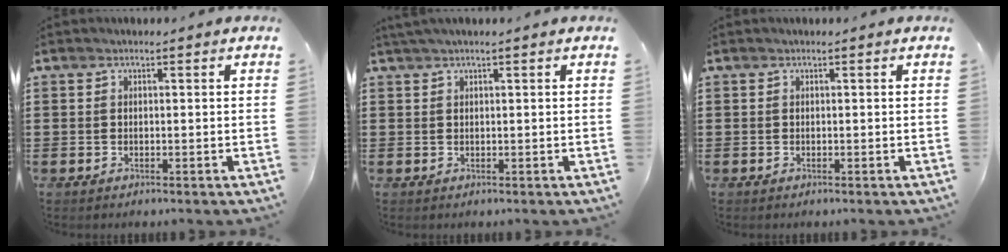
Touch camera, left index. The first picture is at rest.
{"total": 0.8, "force": [0.5, 0.0, 0.6], "torque": [-0.012, -0.001, 0.010]}
{"total": 0.0}